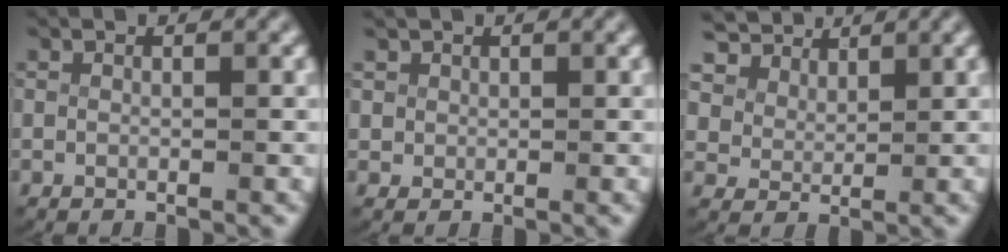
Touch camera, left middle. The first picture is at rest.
{"total": 1.4, "force": [0.8, 1.1, 0.2], "torque": [-0.020, -0.008, 0.023]}
{"total": 6.2, "force": [4.5, 3.6, 2.1], "torque": [-0.060, 0.005, 0.078]}